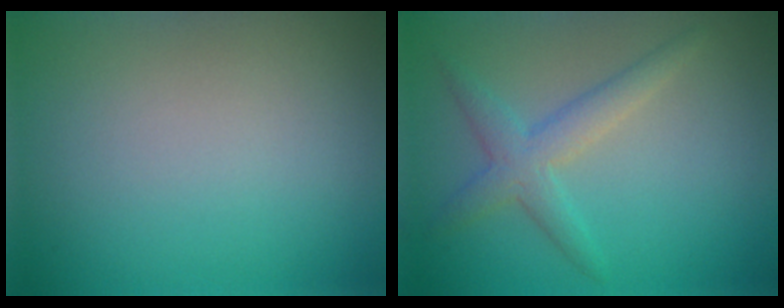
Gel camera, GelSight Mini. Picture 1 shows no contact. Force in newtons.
{"total": 3.0, "press": 3.0, "slide": 0.1}